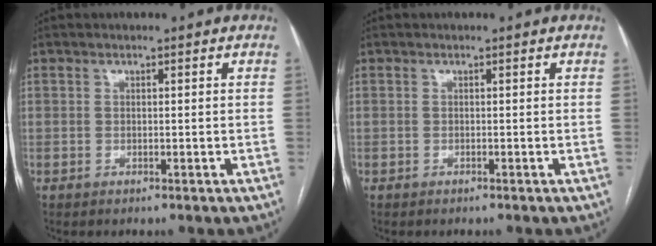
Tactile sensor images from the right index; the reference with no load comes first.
{"total": 0.0}